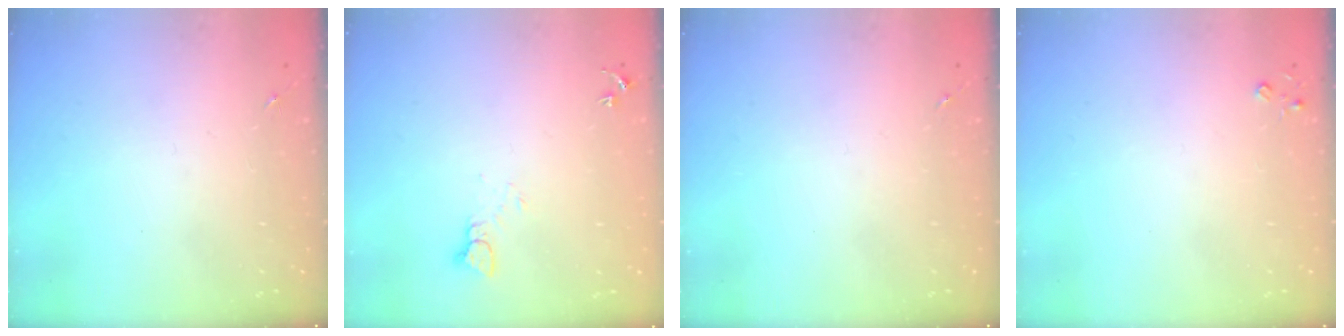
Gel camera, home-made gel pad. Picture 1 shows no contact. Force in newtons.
{"total": 3.4, "press": 3.4, "slide": 0.2}
{"total": 0.0}
{"total": 2.3, "press": 2.3, "slide": 0.3}